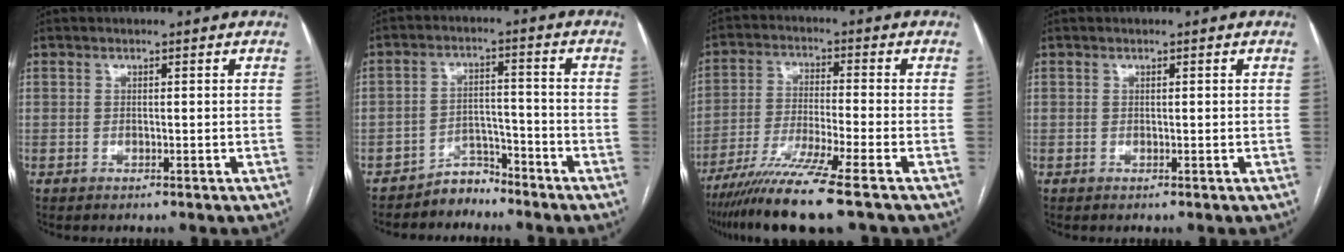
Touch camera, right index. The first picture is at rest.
{"total": 4.3, "force": [-3.9, 1.8, 0.0], "torque": [0.009, 0.011, -0.066]}
{"total": 11.5, "force": [-8.4, -1.4, 7.8], "torque": [-0.144, -0.037, -0.147]}
{"total": 0.0}